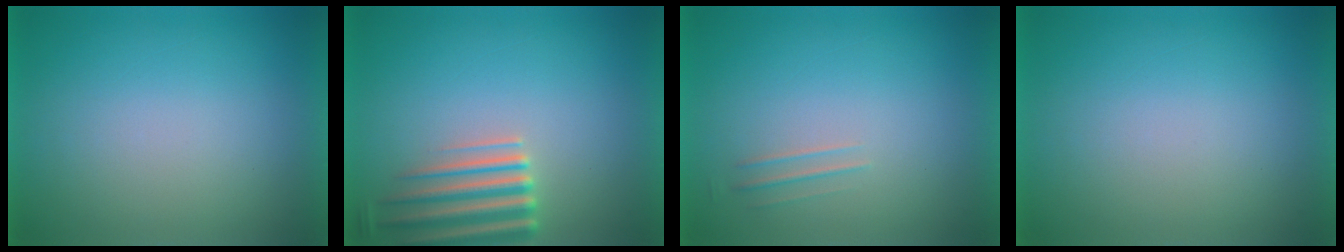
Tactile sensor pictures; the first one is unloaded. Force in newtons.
{"total": 5.5}
{"total": 1.5}
{"total": 0.0}